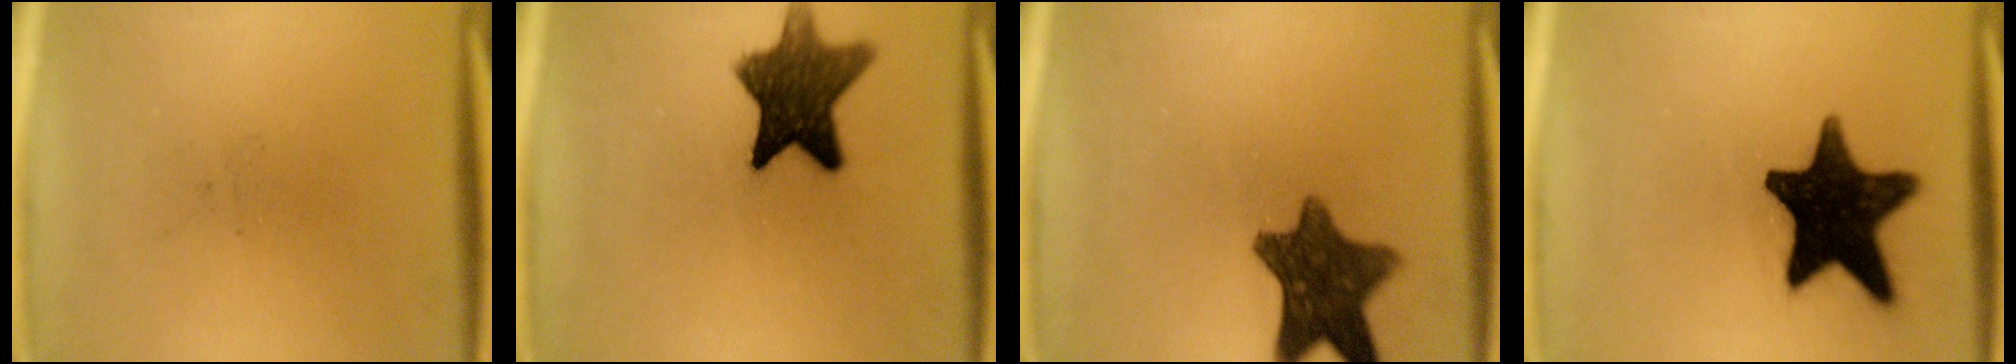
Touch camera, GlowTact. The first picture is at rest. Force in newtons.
{"total": 11.3}
{"total": 11.0}
{"total": 17.9}